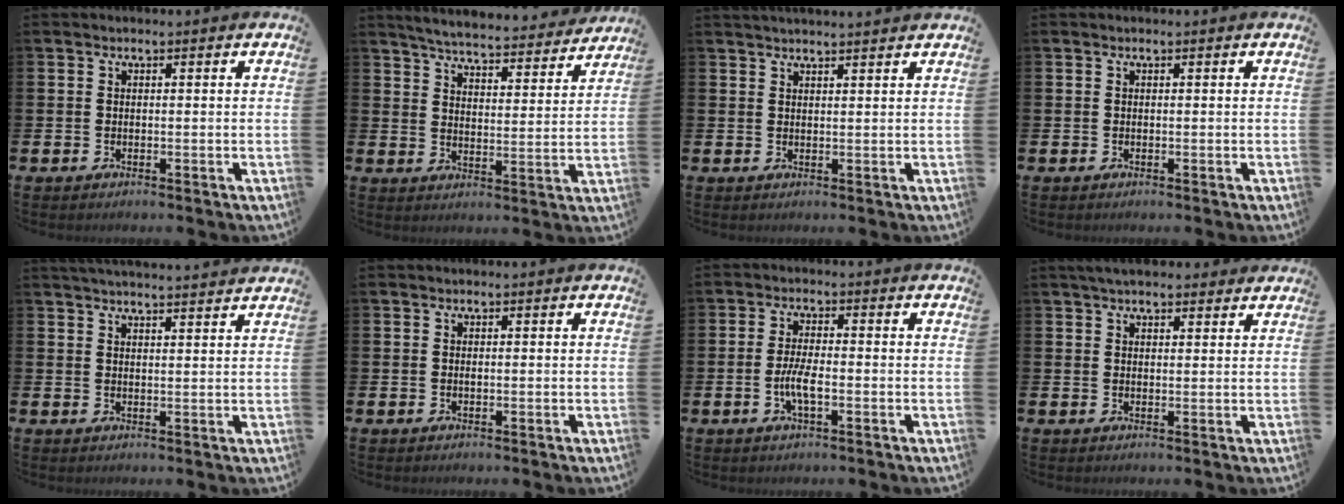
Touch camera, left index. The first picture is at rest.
{"total": 5.7, "force": [5.5, 0.3, 1.3], "torque": [-0.043, -0.042, 0.093]}
{"total": 2.0, "force": [2.0, -0.2, 0.0], "torque": [-0.002, -0.008, 0.037]}
{"total": 0.0}
{"total": 3.3, "force": [3.2, -0.4, 0.2], "torque": [-0.009, -0.016, 0.059]}
{"total": 0.0}
{"total": 3.7, "force": [-1.0, 1.1, 3.4], "torque": [-0.064, 0.000, -0.021]}
{"total": 3.2, "force": [3.0, 0.8, 0.9], "torque": [-0.022, -0.004, 0.055]}